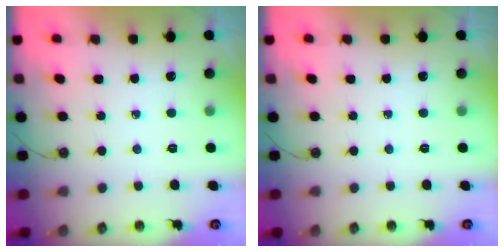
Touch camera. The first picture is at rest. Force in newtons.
{"total": 0.0}